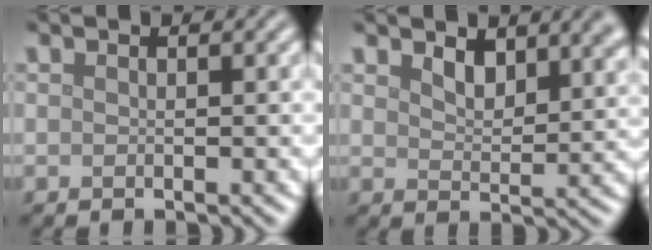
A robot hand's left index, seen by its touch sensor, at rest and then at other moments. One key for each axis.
{"total": 3.5, "fx": 2.4, "fy": 1.7, "fz": 2.0, "tx": -0.040, "ty": -0.004, "tz": 0.038}